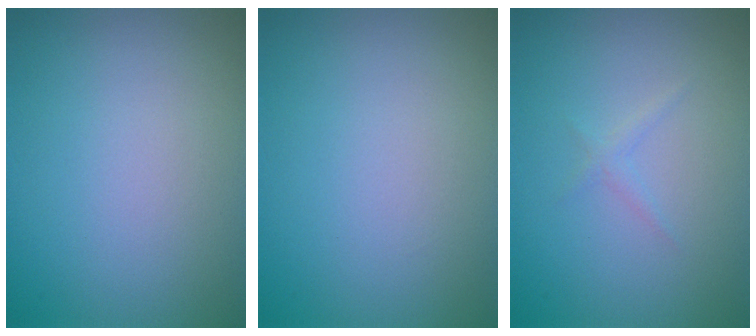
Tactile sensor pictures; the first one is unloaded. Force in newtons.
{"total": 0.0}
{"total": 0.7, "press": 0.7, "slide": 0.0}